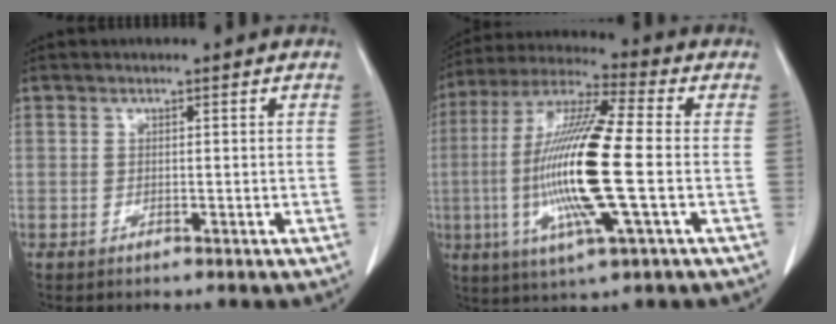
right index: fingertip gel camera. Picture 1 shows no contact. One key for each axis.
{"total": 17.8, "fx": -2.3, "fy": 1.0, "fz": 17.7, "tx": -0.364, "ty": -0.008, "tz": -0.051}